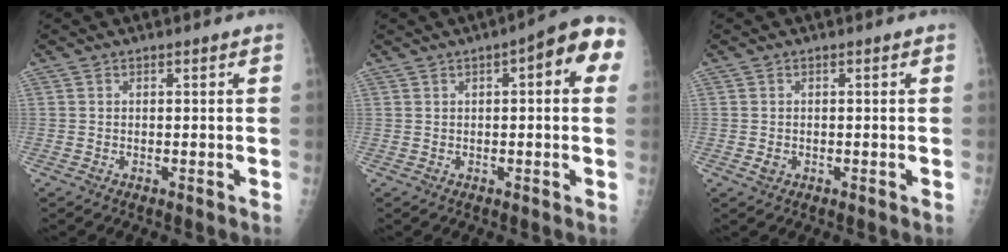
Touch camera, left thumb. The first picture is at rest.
{"total": 10.1, "force": [3.2, 3.5, 9.0], "torque": [-0.089, 0.020, 0.029]}
{"total": 1.1, "force": [-0.4, 0.9, 0.5], "torque": [-0.003, 0.001, -0.005]}